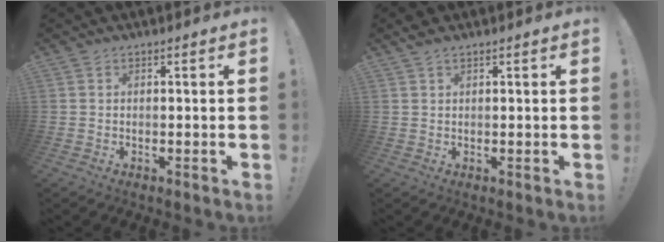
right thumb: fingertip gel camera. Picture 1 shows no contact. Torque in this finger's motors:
{"motor_torque": [-0.40, 0.24, 0.11, -0.07, 0.12]}